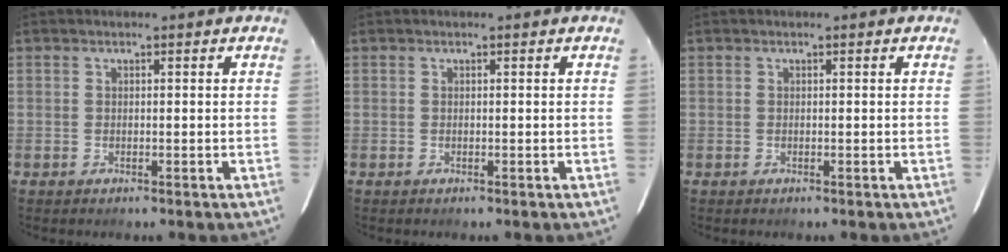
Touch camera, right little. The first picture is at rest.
{"total": 0.0}
{"total": 0.0}